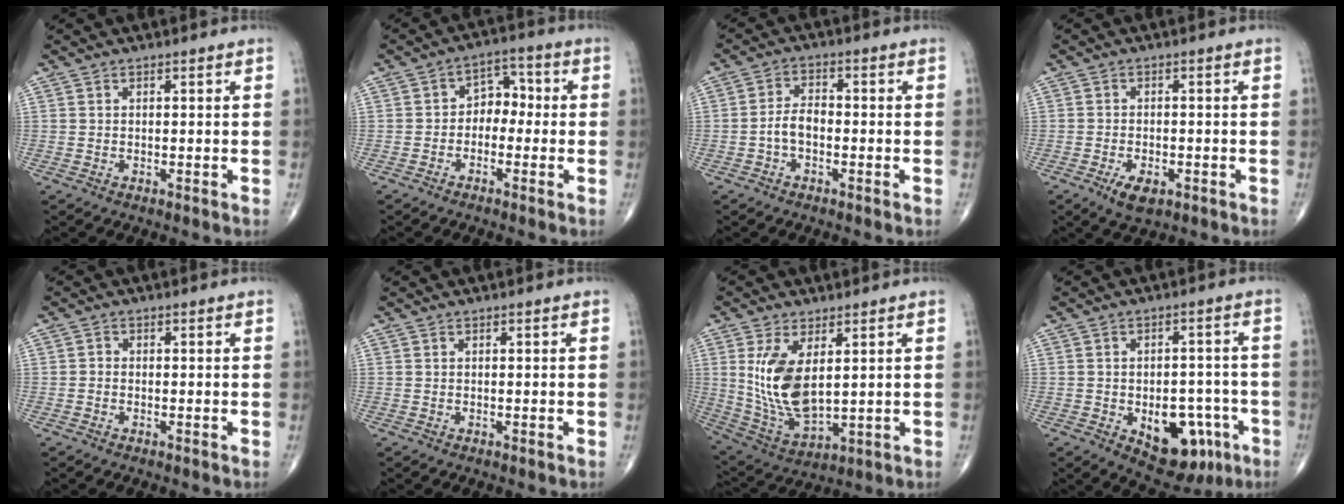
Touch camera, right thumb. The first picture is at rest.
{"total": 5.6, "force": [-1.0, 4.2, 3.5], "torque": [-0.022, 0.030, -0.031]}
{"total": 4.1, "force": [-1.3, 2.3, 3.1], "torque": [-0.054, 0.020, -0.030]}
{"total": 4.4, "force": [-2.1, 2.2, 3.2], "torque": [-0.055, -0.001, -0.032]}
{"total": 0.8, "force": [-0.3, 0.6, 0.3], "torque": [-0.001, 0.002, -0.011]}
{"total": 0.0}
{"total": 13.2, "force": [2.8, 6.6, 11.1], "torque": [-0.211, -0.020, 0.074]}
{"total": 13.1, "force": [-4.9, 7.8, 9.2], "torque": [-0.087, 0.030, -0.052]}